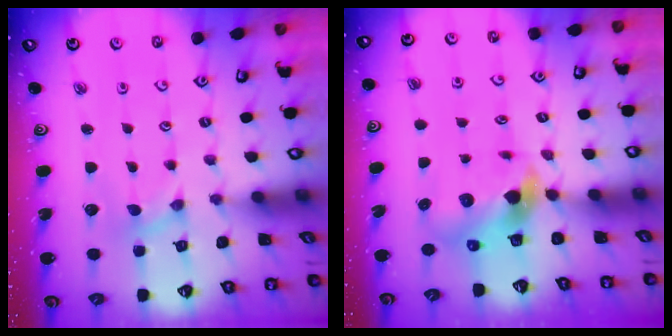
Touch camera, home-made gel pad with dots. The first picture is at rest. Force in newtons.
{"total": 7.9, "press": 7.8, "slide": 1.3}